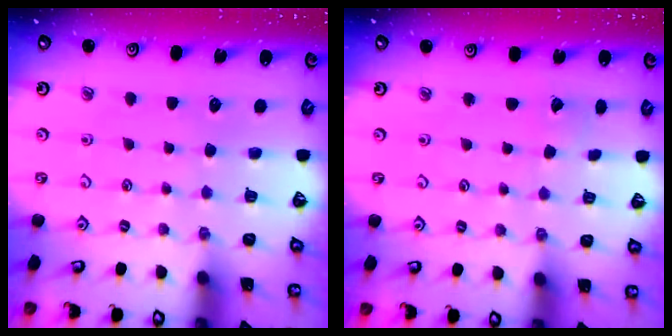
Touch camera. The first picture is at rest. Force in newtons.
{"total": 1.4, "press": 1.4, "slide": 0.0}